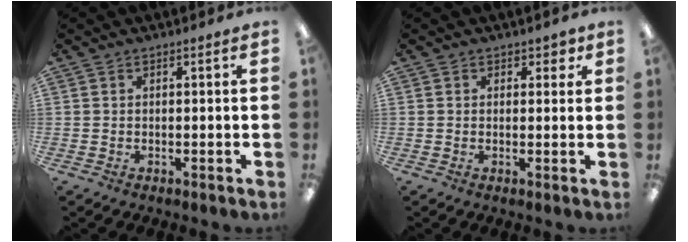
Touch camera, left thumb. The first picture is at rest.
{"total": 2.0, "force": [1.2, 1.5, 0.6], "torque": [0.003, -0.002, 0.018]}